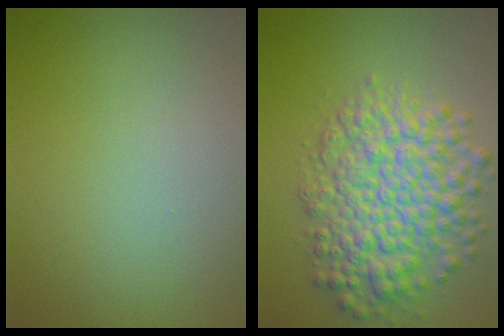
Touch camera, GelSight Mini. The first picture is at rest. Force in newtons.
{"total": 7.8, "press": 7.8, "slide": 0.2}